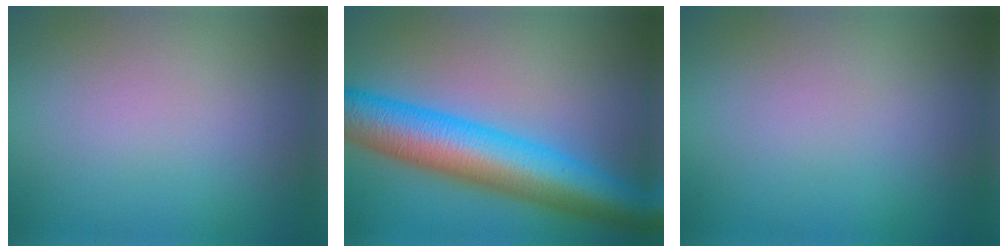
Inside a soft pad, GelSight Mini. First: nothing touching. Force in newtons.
{"total": 10.5, "press": 10.5, "slide": 0.2}
{"total": 0.0}